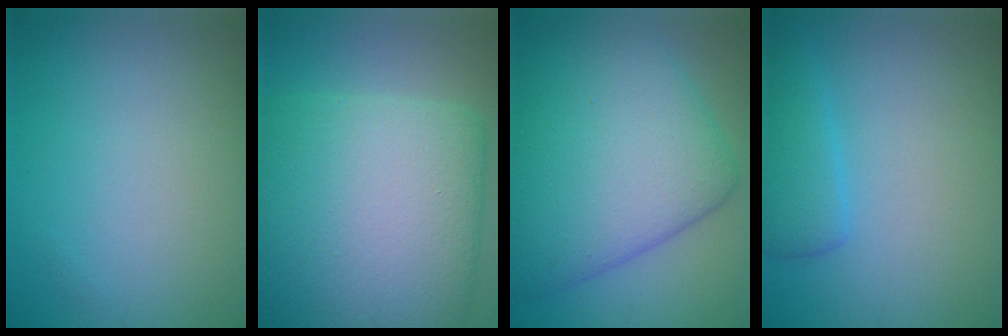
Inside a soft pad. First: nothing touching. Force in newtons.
{"total": 15.8, "press": 15.8, "slide": 0.3}
{"total": 11.2, "press": 11.2, "slide": 0.2}
{"total": 2.6, "press": 2.6, "slide": 0.2}